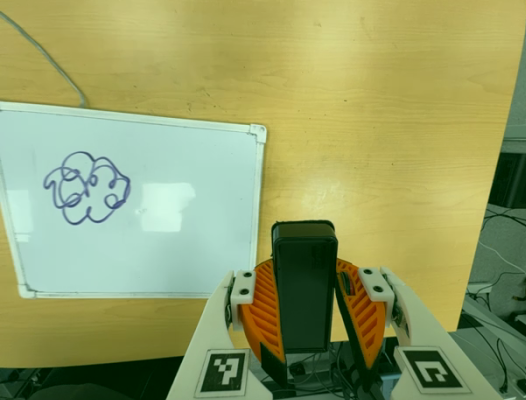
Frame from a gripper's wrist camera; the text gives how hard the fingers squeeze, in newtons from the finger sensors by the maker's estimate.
{"total": 8.3, "left": 7.4, "right": 9.3}